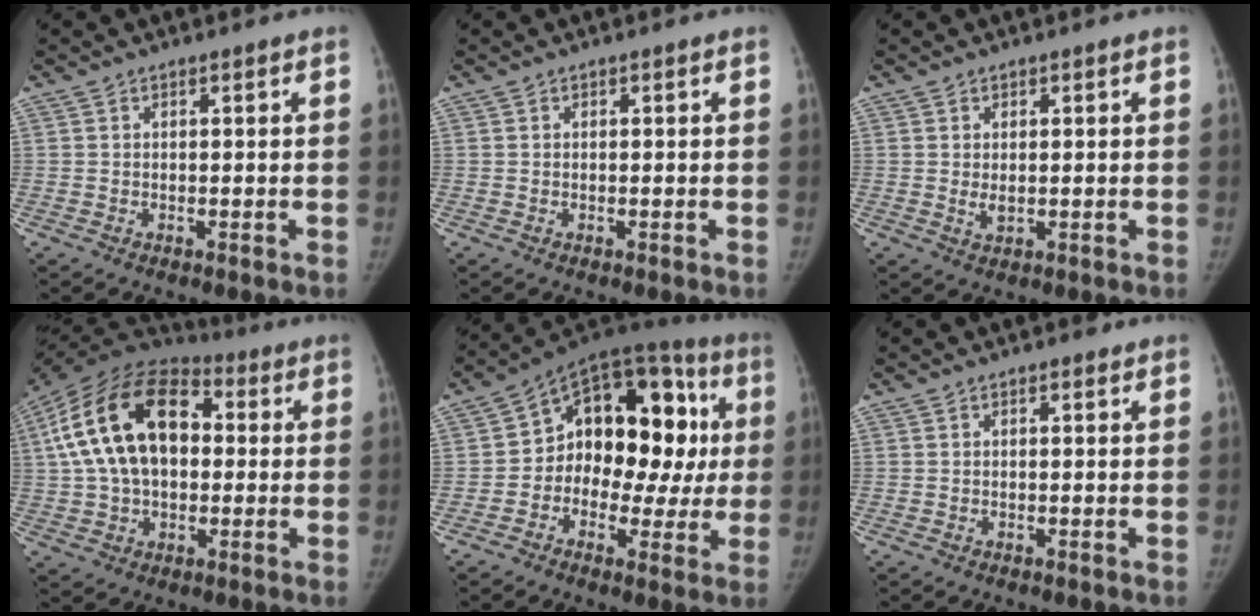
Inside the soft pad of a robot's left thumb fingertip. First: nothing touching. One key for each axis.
{"total": 0.0}
{"total": 2.5, "fx": 0.3, "fy": 1.6, "fz": 1.9, "tx": -0.028, "ty": -0.008, "tz": 0.010}
{"total": 22.5, "fx": 3.2, "fy": 14.4, "fz": 17.0, "tx": -0.315, "ty": 0.025, "tz": 0.047}
{"total": 21.9, "fx": 1.3, "fy": 13.9, "fz": 16.8, "tx": -0.179, "ty": 0.051, "tz": 0.012}
{"total": 0.7, "fx": 0.4, "fy": 0.5, "fz": 0.3, "tx": 0.000, "ty": -0.001, "tz": 0.001}